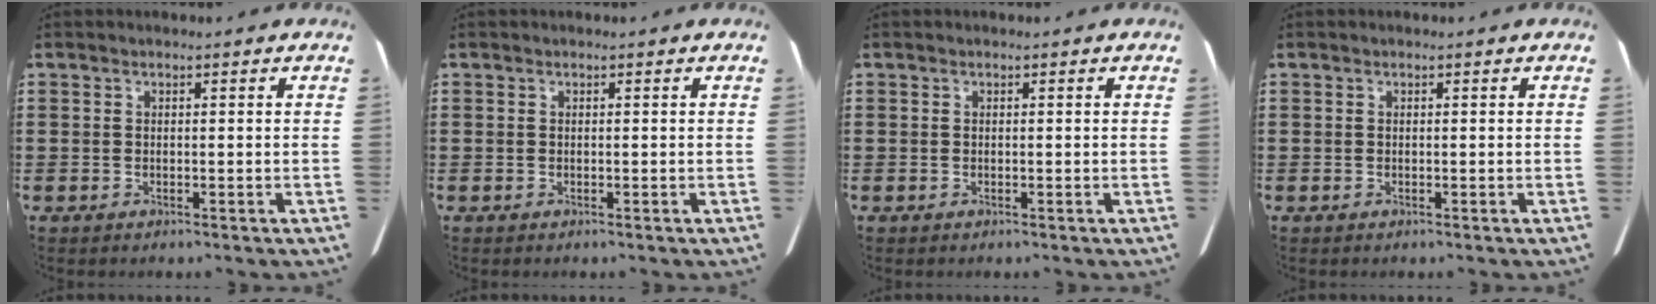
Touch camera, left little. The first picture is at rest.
{"total": 0.0}
{"total": 0.0}
{"total": 0.0}